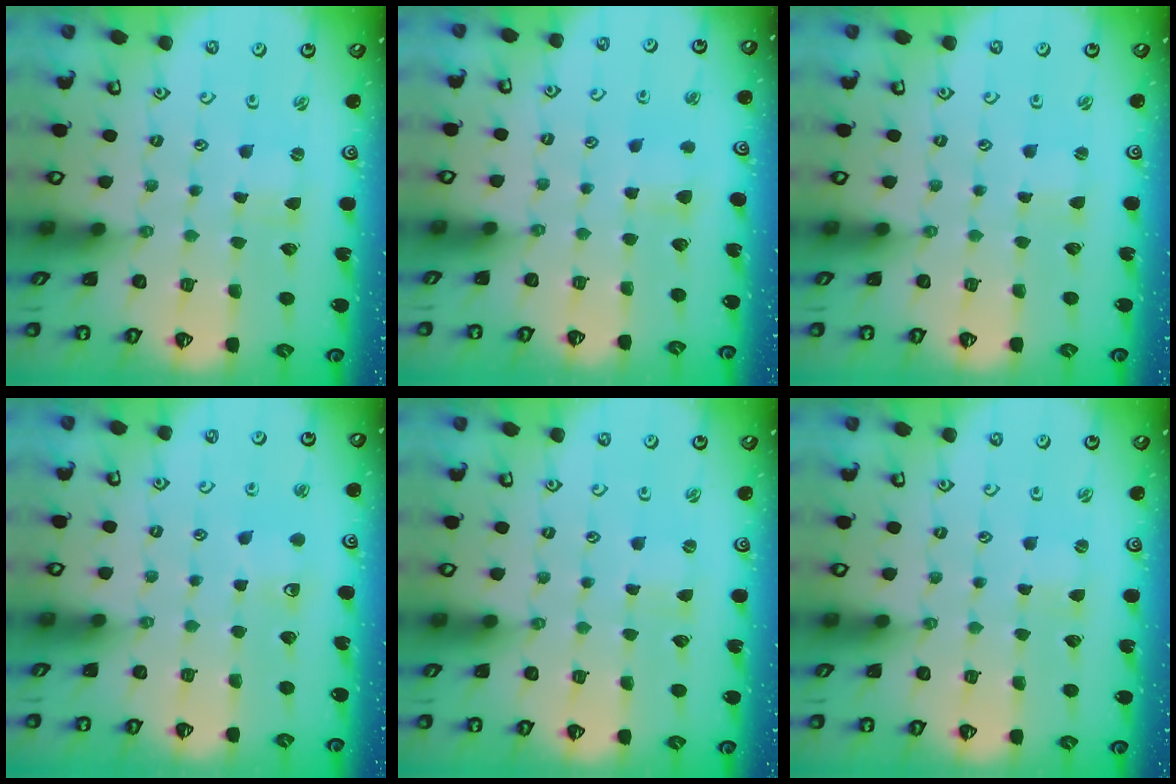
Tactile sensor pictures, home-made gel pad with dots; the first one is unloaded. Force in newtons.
{"total": 4.1, "press": 4.1, "slide": 0.7}
{"total": 0.0}
{"total": 4.8, "press": 4.8, "slide": 0.7}
{"total": 0.0}
{"total": 0.0}